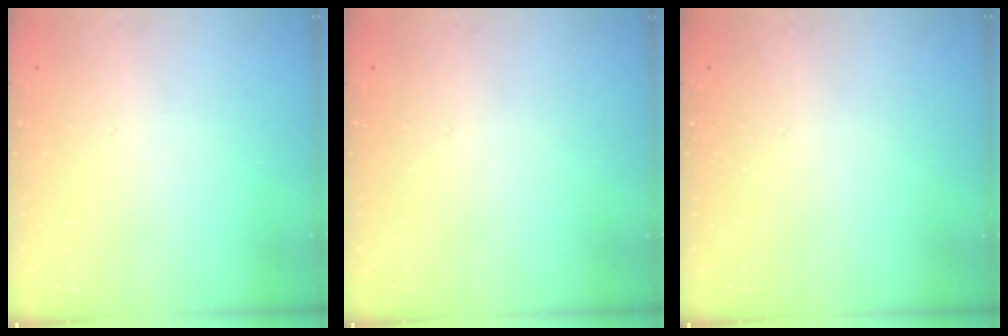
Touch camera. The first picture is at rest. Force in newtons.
{"total": 0.0}
{"total": 0.0}